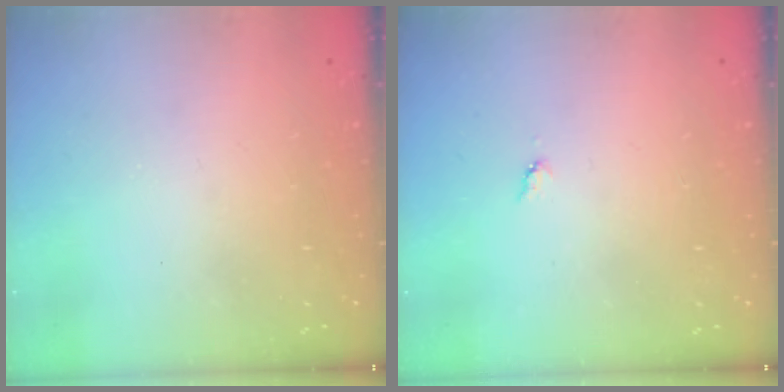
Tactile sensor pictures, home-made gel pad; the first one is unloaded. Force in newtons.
{"total": 3.9, "press": 3.8, "slide": 0.5}